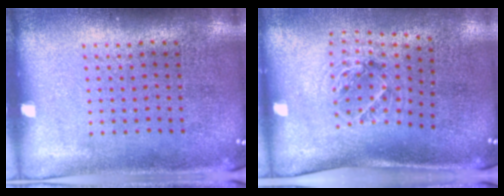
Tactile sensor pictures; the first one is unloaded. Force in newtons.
{"total": 1.2, "press": 1.1, "slide": 0.5}